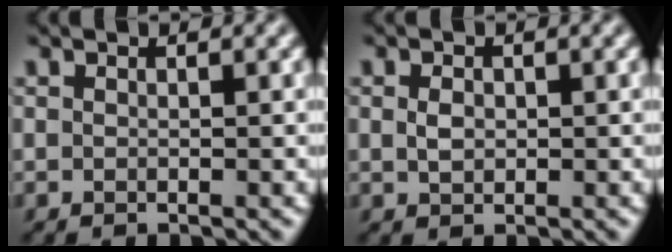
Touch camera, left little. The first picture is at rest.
{"total": 1.4, "force": [-0.1, 1.0, 0.9], "torque": [-0.022, 0.002, -0.003]}